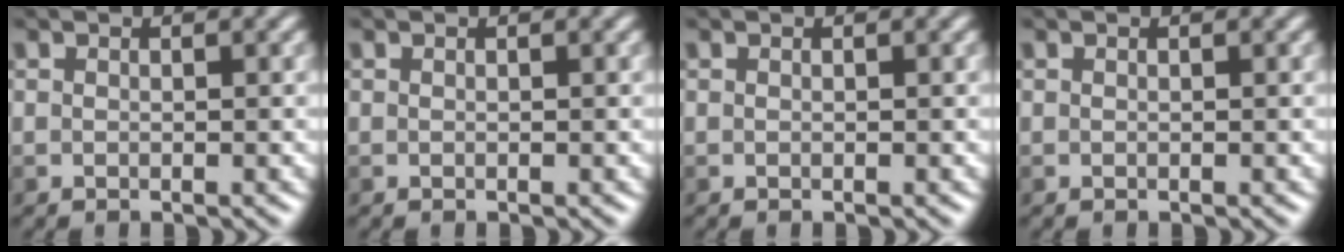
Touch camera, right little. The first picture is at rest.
{"total": 0.0}
{"total": 0.0}
{"total": 0.0}